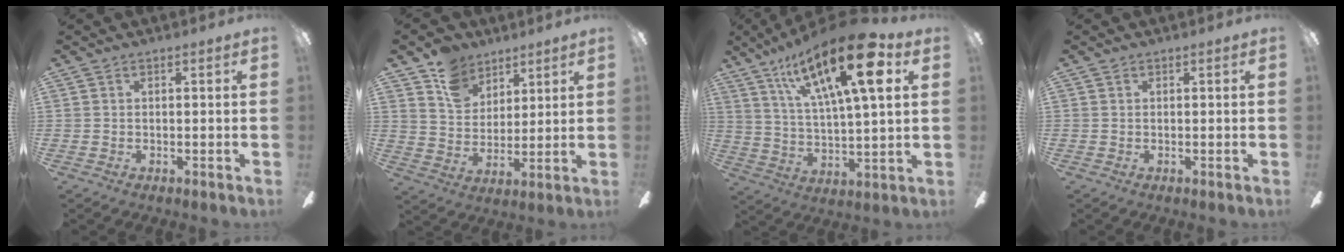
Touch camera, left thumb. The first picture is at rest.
{"total": 10.7, "force": [7.6, 7.2, 2.4], "torque": [-0.056, -0.036, 0.148]}
{"total": 23.9, "force": [12.2, 7.2, 19.2], "torque": [-0.311, -0.055, 0.188]}
{"total": 0.0}